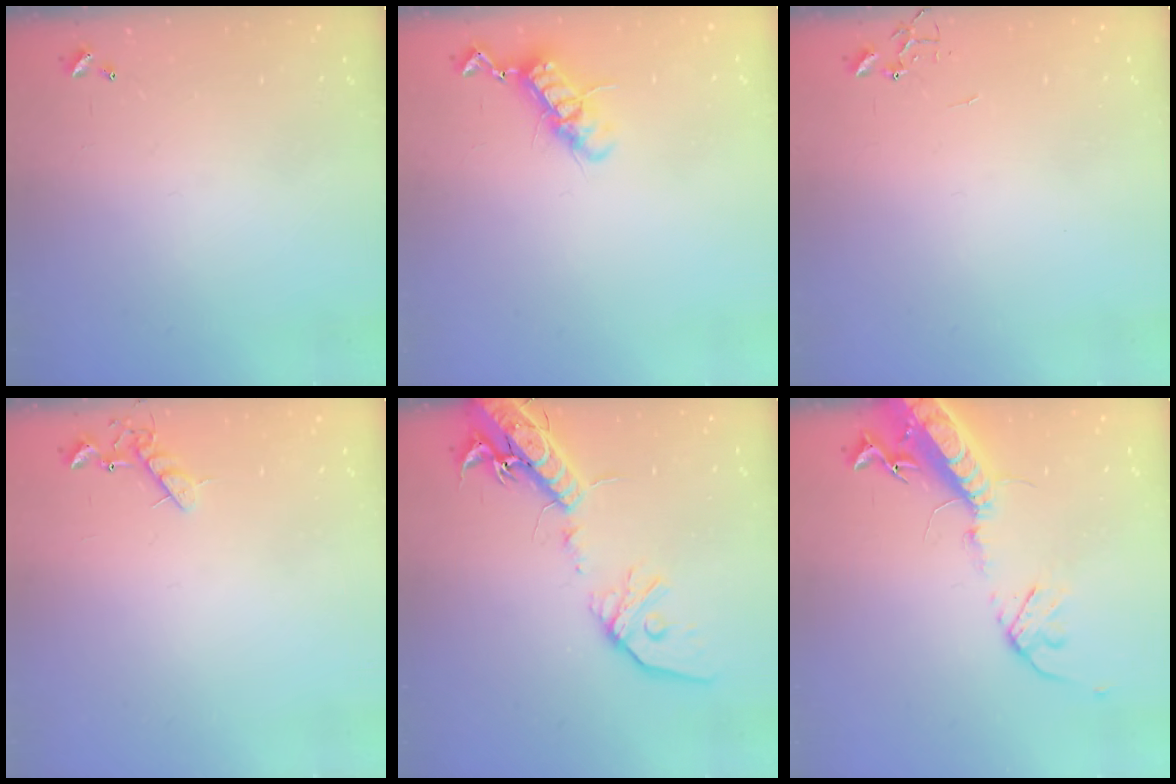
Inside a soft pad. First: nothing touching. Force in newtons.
{"total": 11.1, "press": 11.1, "slide": 0.7}
{"total": 0.0}
{"total": 6.3, "press": 6.2, "slide": 0.9}
{"total": 18.3, "press": 17.9, "slide": 3.7}
{"total": 17.1, "press": 16.6, "slide": 4.0}